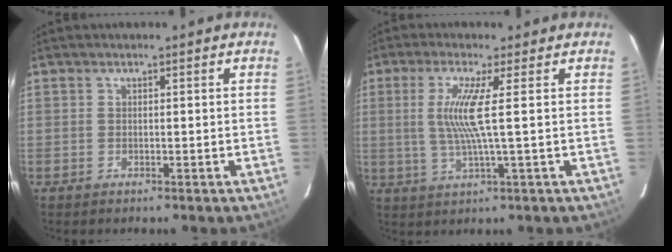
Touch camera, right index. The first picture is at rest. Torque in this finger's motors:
{"motor_torque": [0.40, -0.16, 0.39, 0.09]}